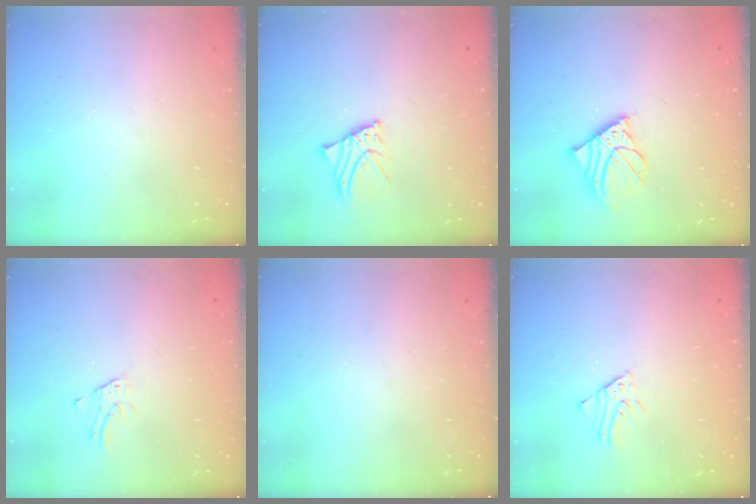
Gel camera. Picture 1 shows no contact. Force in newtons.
{"total": 3.8, "press": 3.8, "slide": 0.3}
{"total": 7.7, "press": 7.6, "slide": 1.6}
{"total": 1.3, "press": 1.3, "slide": 0.1}
{"total": 0.0}
{"total": 1.3, "press": 1.3, "slide": 0.1}